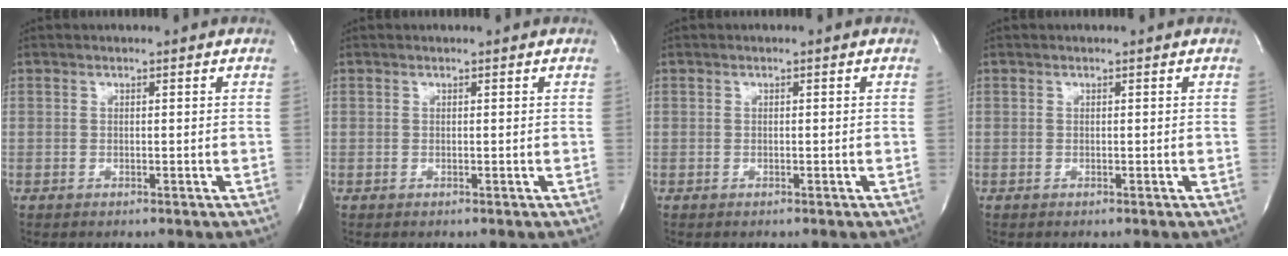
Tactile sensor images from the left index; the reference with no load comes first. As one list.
[{"total": 0.6, "force": [0.6, 0.1, 0.1], "torque": [-0.008, 0.006, 0.008]}, {"total": 0.0}, {"total": 0.0}]